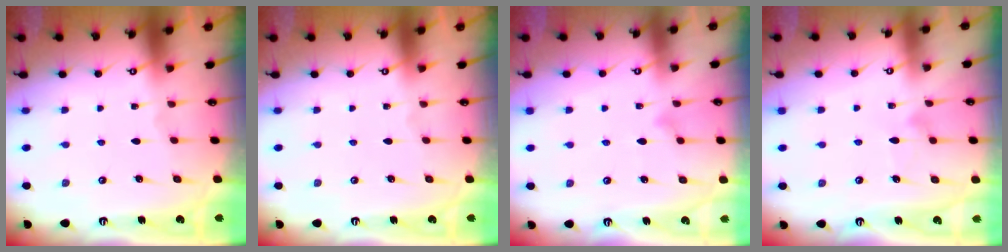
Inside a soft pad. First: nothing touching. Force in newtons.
{"total": 0.0}
{"total": 8.5, "press": 8.5, "slide": 0.5}
{"total": 8.8, "press": 8.8, "slide": 0.4}